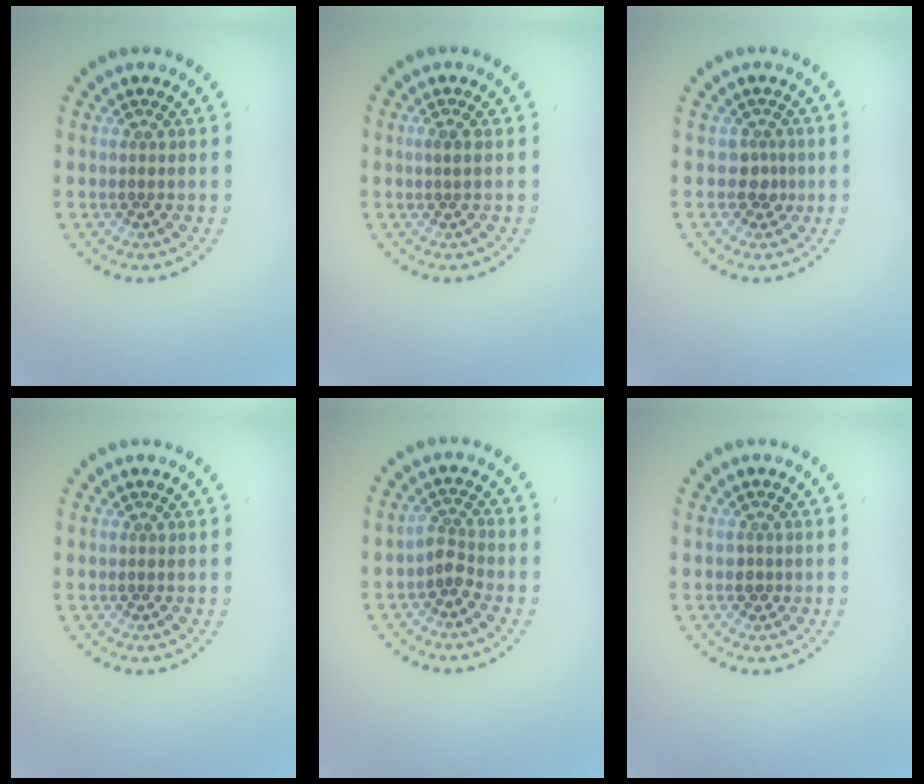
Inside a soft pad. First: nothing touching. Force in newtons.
{"total": 0.7, "press": 0.4, "slide": 0.5}
{"total": 1.6, "press": 1.1, "slide": 1.1}
{"total": 0.0}
{"total": 1.8, "press": 1.3, "slide": 1.3}
{"total": 0.9, "press": 0.8, "slide": 0.4}